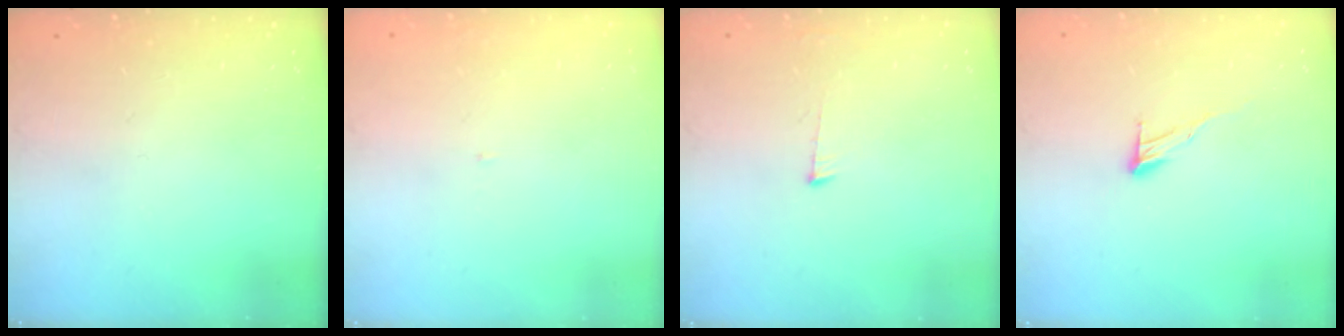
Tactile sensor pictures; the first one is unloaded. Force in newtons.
{"total": 3.0, "press": 3.0, "slide": 0.2}
{"total": 6.1, "press": 6.1, "slide": 0.4}
{"total": 6.9, "press": 6.8, "slide": 0.4}